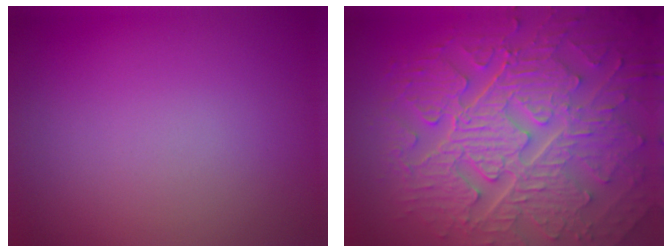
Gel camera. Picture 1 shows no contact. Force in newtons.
{"total": 10.8, "press": 7.2, "slide": 8.0}